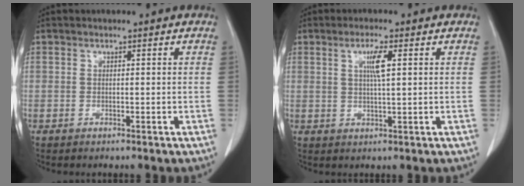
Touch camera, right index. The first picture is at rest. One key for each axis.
{"total": 3.8, "fx": 1.2, "fy": 0.1, "fz": 3.6, "tx": -0.066, "ty": 0.000, "tz": 0.021}